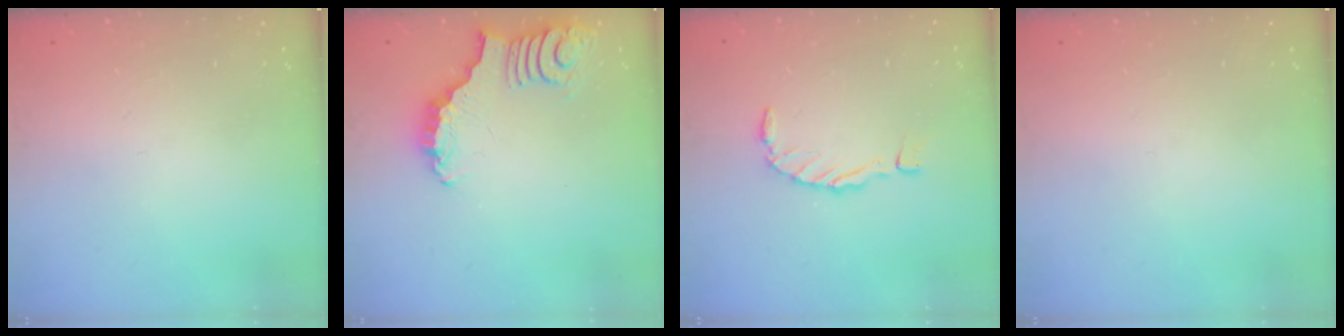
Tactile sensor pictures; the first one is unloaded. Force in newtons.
{"total": 3.1, "press": 3.1, "slide": 0.6}
{"total": 0.0}
{"total": 0.0}